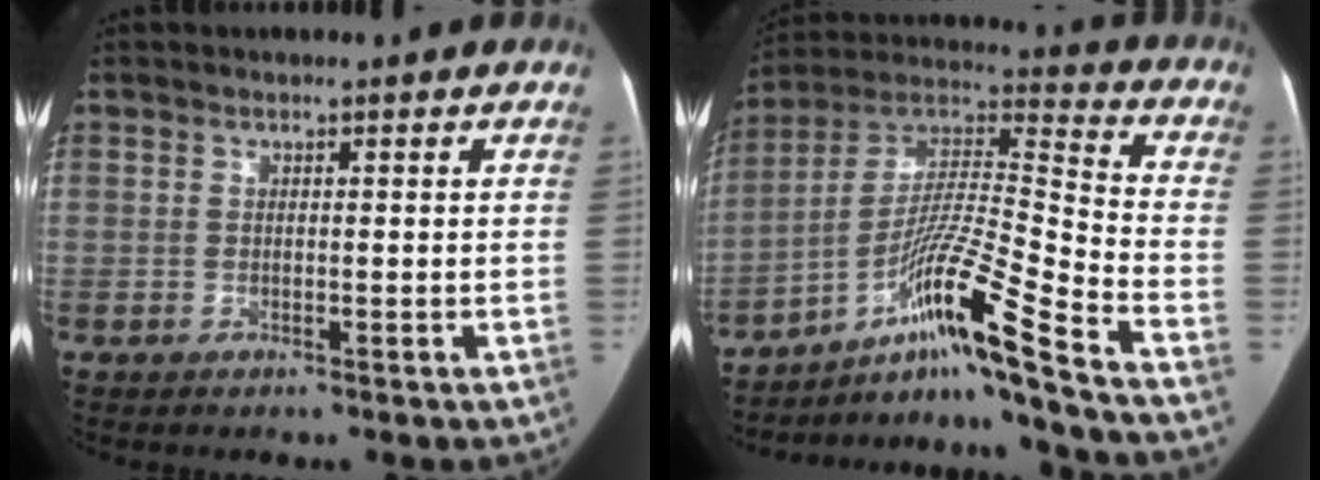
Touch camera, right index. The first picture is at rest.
{"total": 17.9, "force": [-11.6, -1.8, 13.6], "torque": [-0.266, 0.009, -0.200]}